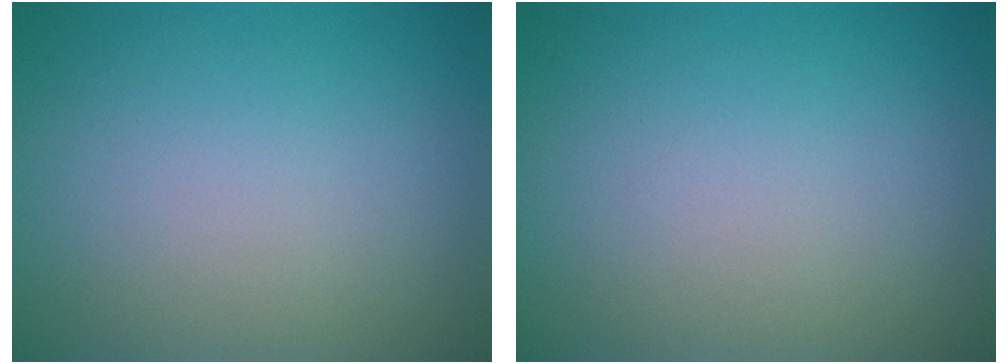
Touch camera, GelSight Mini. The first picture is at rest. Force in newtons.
{"total": 0.0}